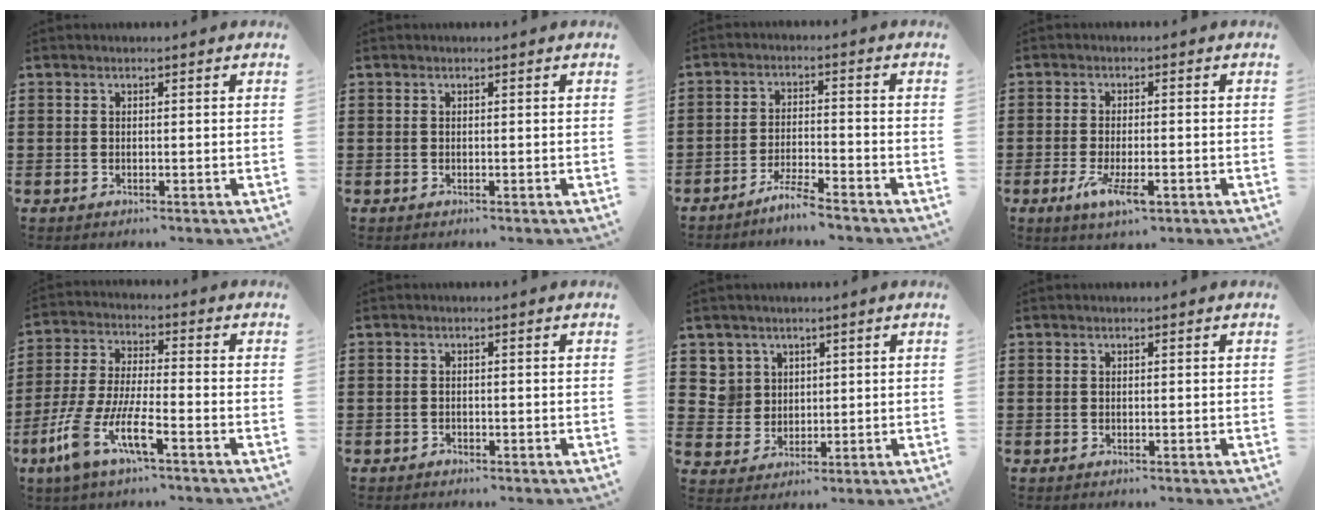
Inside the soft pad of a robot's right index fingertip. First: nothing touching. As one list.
[{"total": 0.0}, {"total": 4.5, "force": [-4.2, -0.2, 1.7], "torque": [-0.046, -0.004, -0.085]}, {"total": 5.3, "force": [-2.3, 1.5, 4.5], "torque": [-0.089, -0.010, -0.040]}, {"total": 8.9, "force": [-5.1, 1.6, 7.1], "torque": [-0.179, -0.021, -0.105]}, {"total": 0.8, "force": [-0.7, 0.2, 0.0], "torque": [-0.003, 0.002, -0.016]}, {"total": 5.0, "force": [2.0, 4.6, 0.5], "torque": [-0.034, 0.017, 0.040]}, {"total": 0.0}]